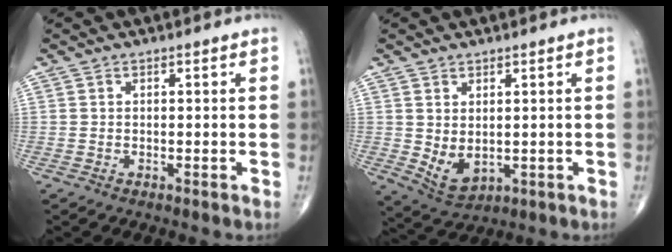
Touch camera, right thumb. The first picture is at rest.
{"total": 5.3, "force": [0.2, 3.3, 4.2], "torque": [-0.070, -0.010, 0.024]}